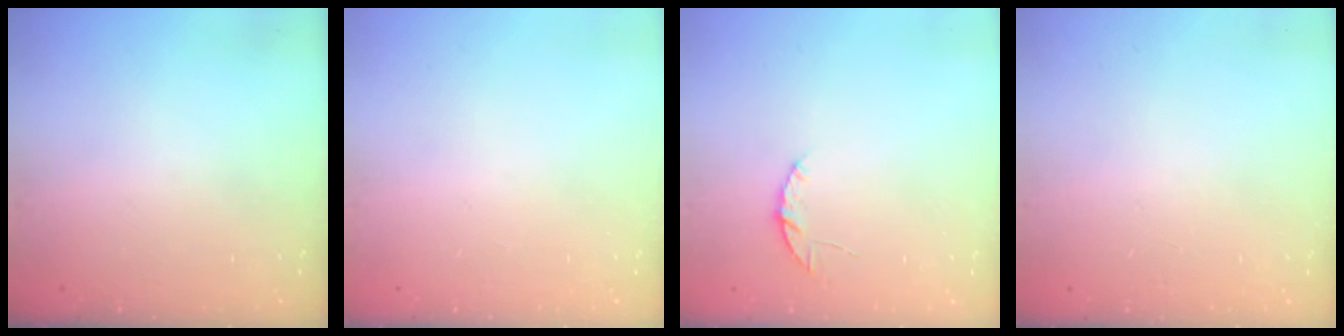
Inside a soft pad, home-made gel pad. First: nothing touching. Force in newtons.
{"total": 0.0}
{"total": 3.8, "press": 3.8, "slide": 0.5}
{"total": 2.6, "press": 2.6, "slide": 0.2}